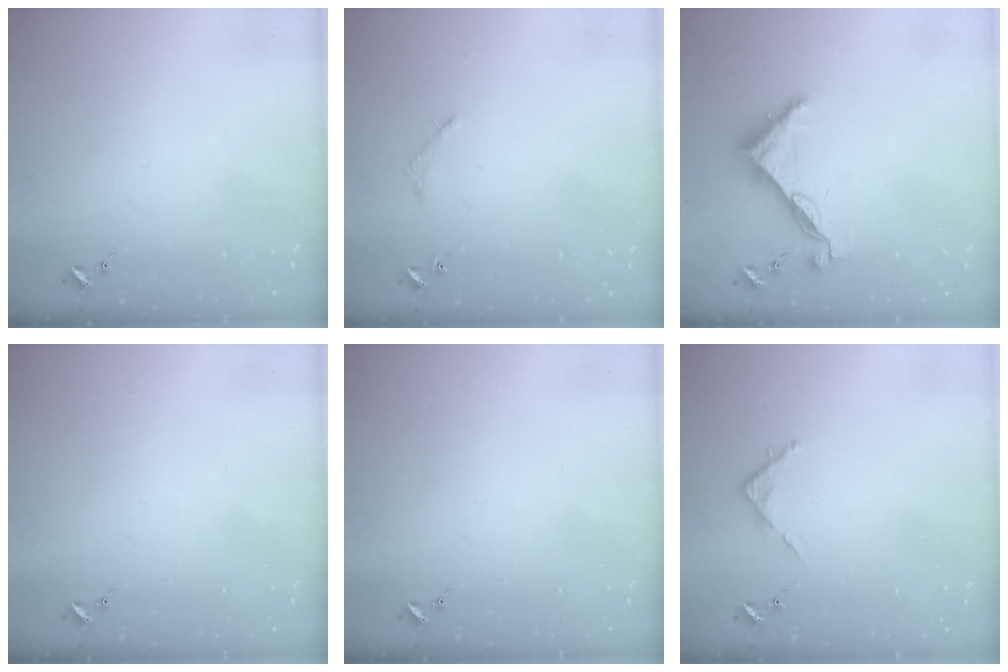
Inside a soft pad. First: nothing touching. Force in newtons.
{"total": 2.0, "press": 2.0, "slide": 0.2}
{"total": 7.7, "press": 7.7, "slide": 0.1}
{"total": 0.0}
{"total": 0.0}
{"total": 3.6, "press": 3.6, "slide": 0.3}